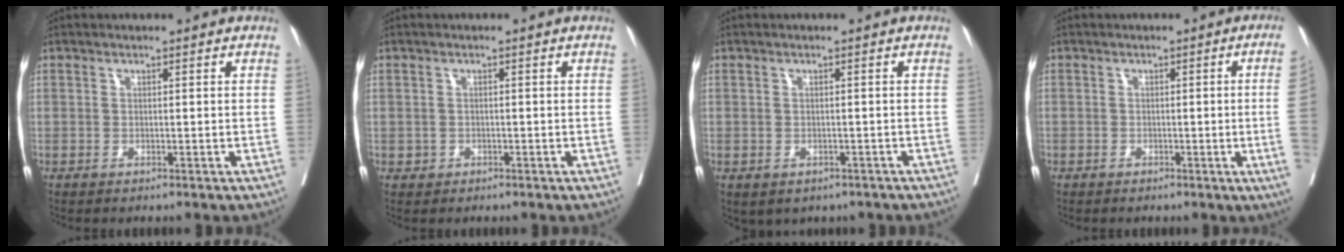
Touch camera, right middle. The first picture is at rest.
{"total": 0.9, "force": [-0.2, 0.8, 0.1], "torque": [-0.001, 0.003, 0.000]}
{"total": 4.6, "force": [-3.1, 3.0, 1.5], "torque": [-0.014, 0.012, -0.030]}
{"total": 5.3, "force": [-0.9, -1.8, 5.0], "torque": [-0.048, -0.011, -0.014]}